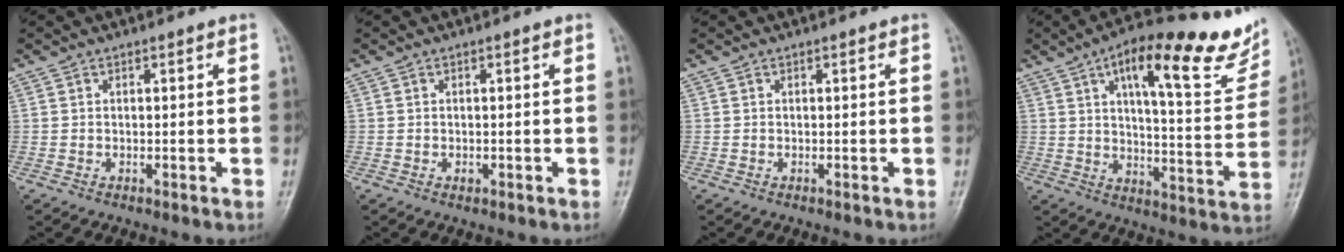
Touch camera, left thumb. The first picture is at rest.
{"total": 0.8, "force": [-0.2, 0.6, 0.5], "torque": [-0.002, 0.001, -0.003]}
{"total": 0.0}
{"total": 22.9, "force": [12.6, 6.9, 17.8], "torque": [-0.212, -0.027, 0.179]}